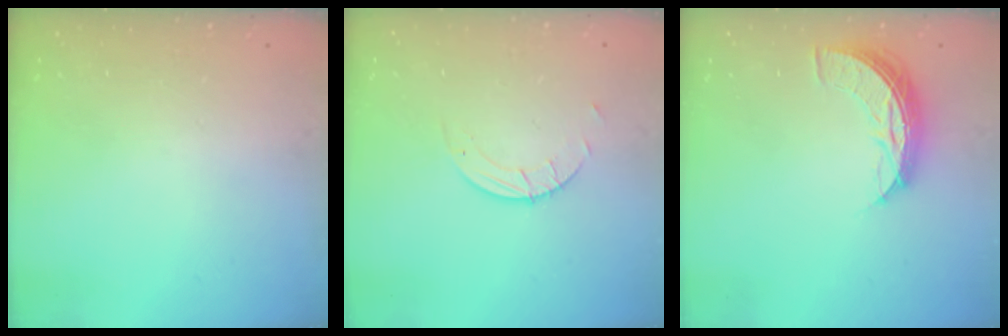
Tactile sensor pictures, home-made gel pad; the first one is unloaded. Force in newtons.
{"total": 1.9, "press": 1.9, "slide": 0.1}
{"total": 7.7, "press": 7.6, "slide": 0.7}